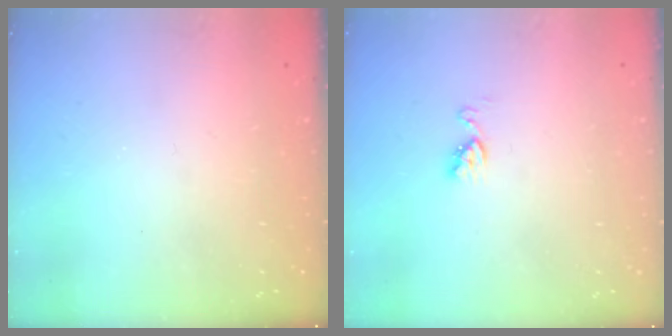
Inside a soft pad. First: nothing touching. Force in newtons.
{"total": 5.8, "press": 5.8, "slide": 0.2}